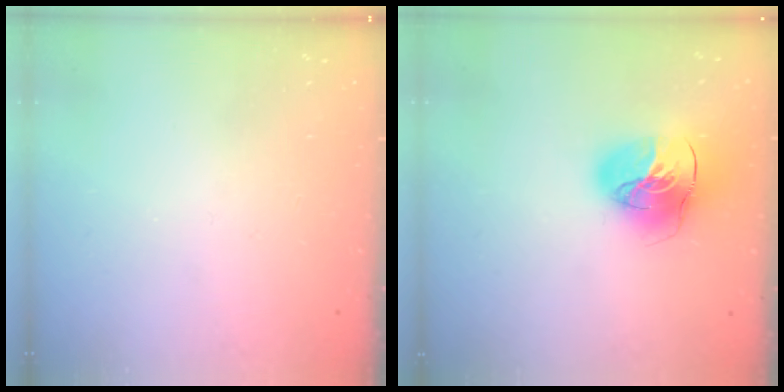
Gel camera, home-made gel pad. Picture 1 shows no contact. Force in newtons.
{"total": 18.0, "press": 17.9, "slide": 2.5}